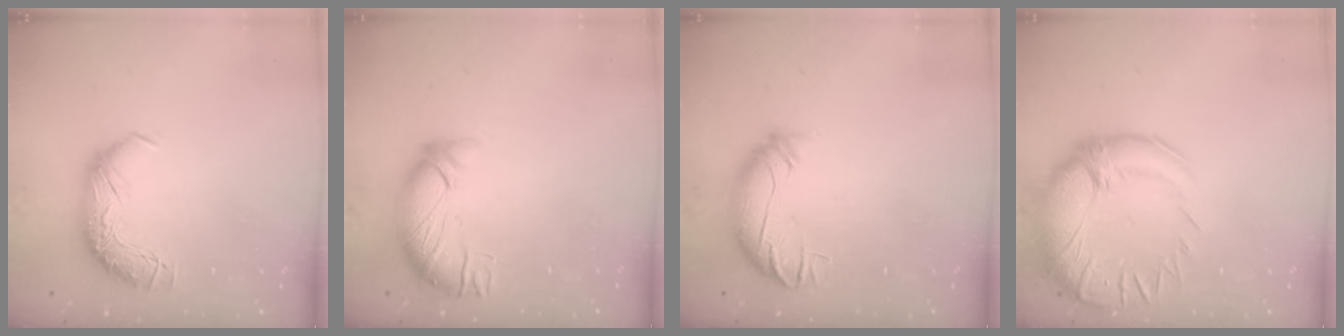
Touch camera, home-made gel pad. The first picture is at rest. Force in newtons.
{"total": 3.7, "press": 2.8, "slide": 2.5}
{"total": 3.7, "press": 3.2, "slide": 1.8}
{"total": 7.5, "press": 5.9, "slide": 4.6}